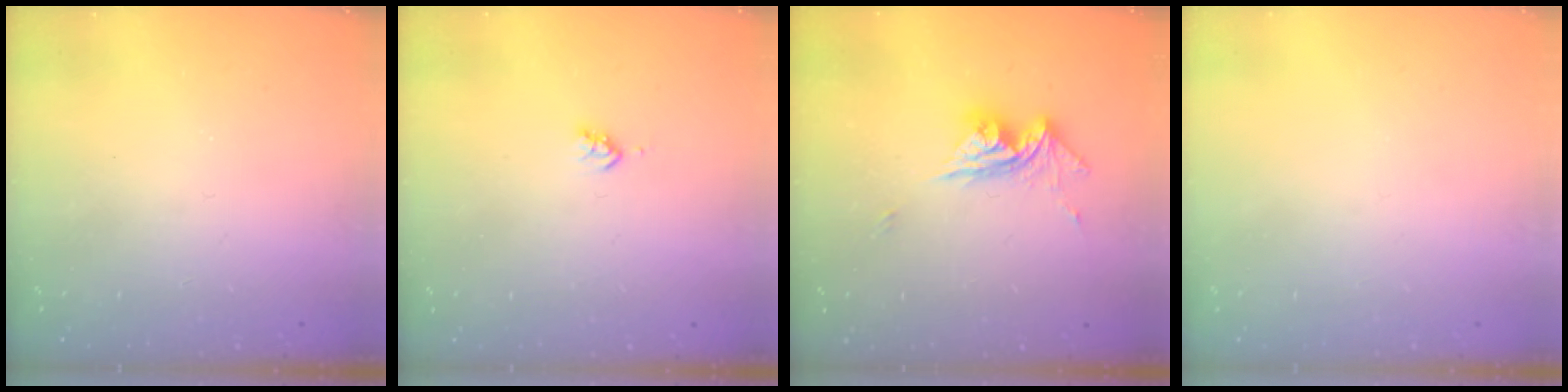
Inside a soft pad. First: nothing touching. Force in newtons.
{"total": 2.3, "press": 2.3, "slide": 0.4}
{"total": 11.2, "press": 11.1, "slide": 1.1}
{"total": 0.0}